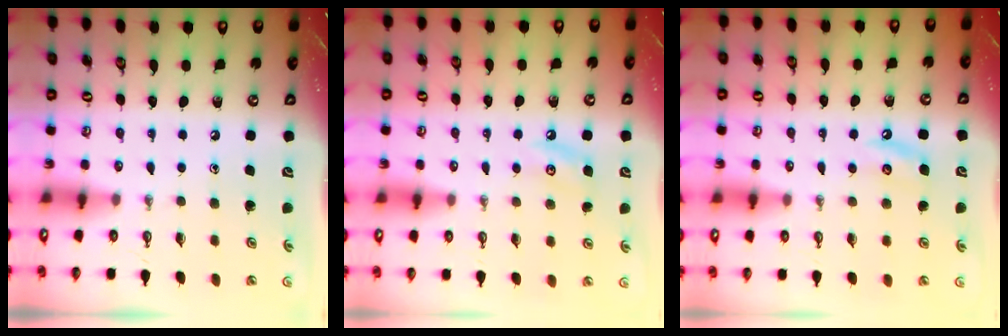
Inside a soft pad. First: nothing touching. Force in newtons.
{"total": 5.8, "press": 5.8, "slide": 0.9}
{"total": 4.3, "press": 4.3, "slide": 0.3}